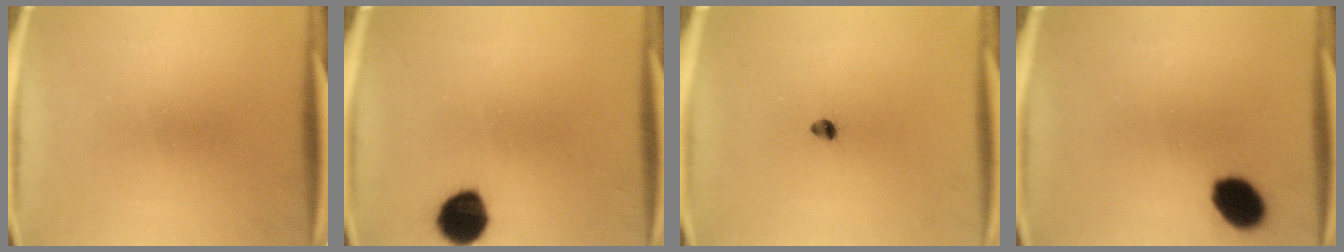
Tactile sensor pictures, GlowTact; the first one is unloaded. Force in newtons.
{"total": 9.7}
{"total": 1.7}
{"total": 8.7}